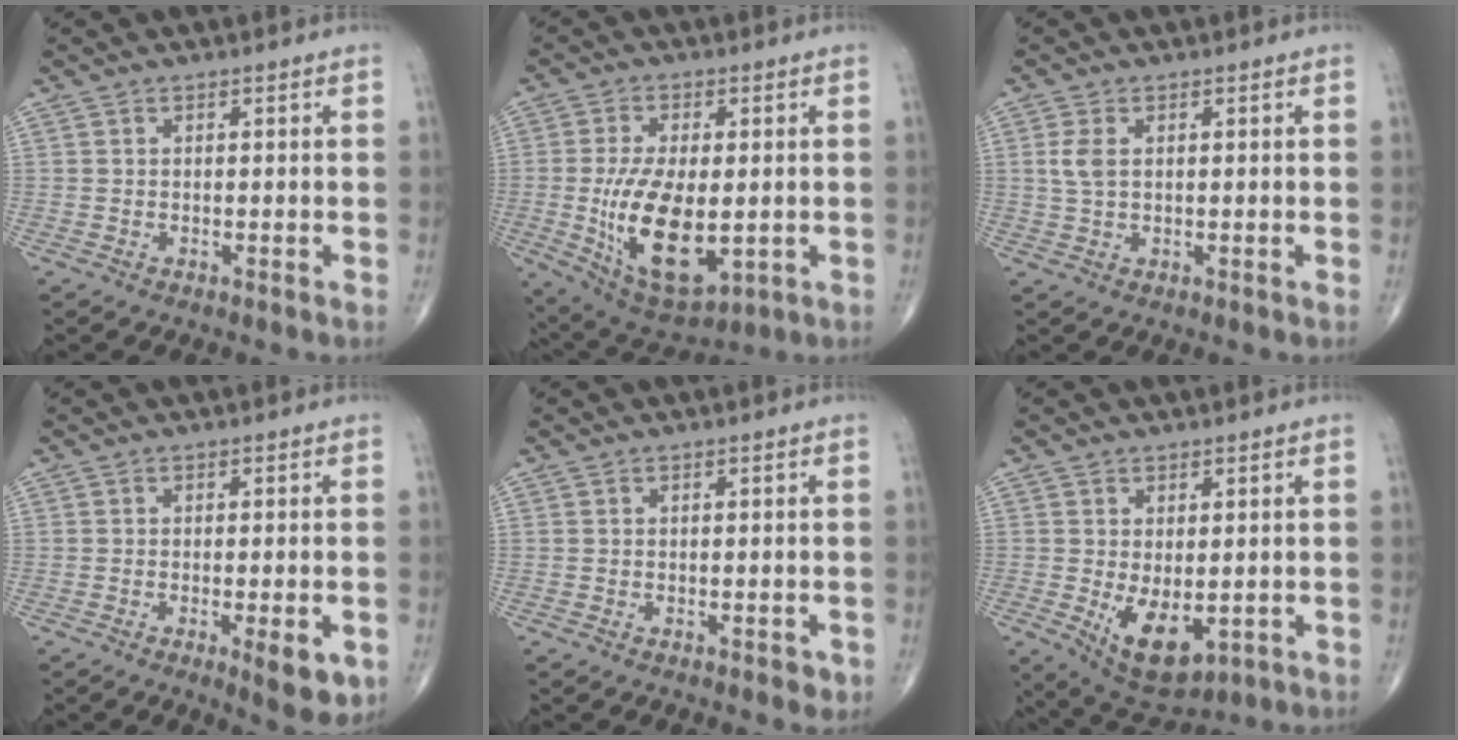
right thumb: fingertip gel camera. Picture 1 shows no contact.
{"total": 16.4, "force": [-2.1, 8.1, 14.1], "torque": [-0.250, -0.017, -0.016]}
{"total": 3.2, "force": [0.7, 1.8, 2.6], "torque": [-0.064, 0.001, 0.016]}
{"total": 6.1, "force": [-2.1, 1.8, 5.5], "torque": [-0.065, -0.007, -0.023]}
{"total": 1.3, "force": [-0.6, 0.7, 0.9], "torque": [-0.008, 0.001, -0.007]}
{"total": 9.0, "force": [-1.6, 4.8, 7.4], "torque": [-0.107, -0.015, -0.006]}